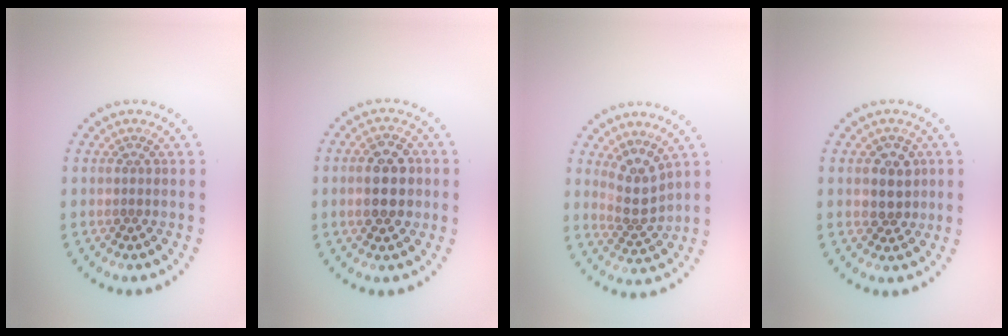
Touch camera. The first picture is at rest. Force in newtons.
{"total": 4.2, "press": 4.2, "slide": 0.4}
{"total": 2.8, "press": 2.2, "slide": 1.7}
{"total": 2.7, "press": 2.5, "slide": 1.0}